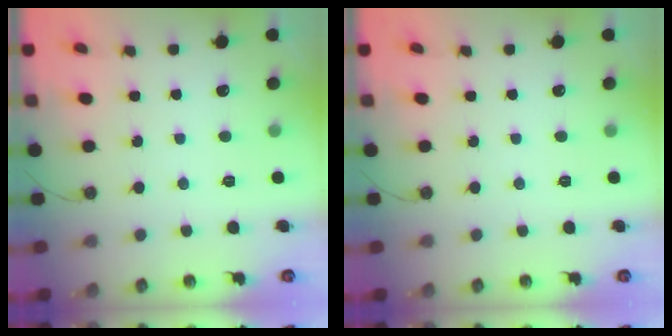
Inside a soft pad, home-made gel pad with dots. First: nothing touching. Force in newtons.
{"total": 0.0}